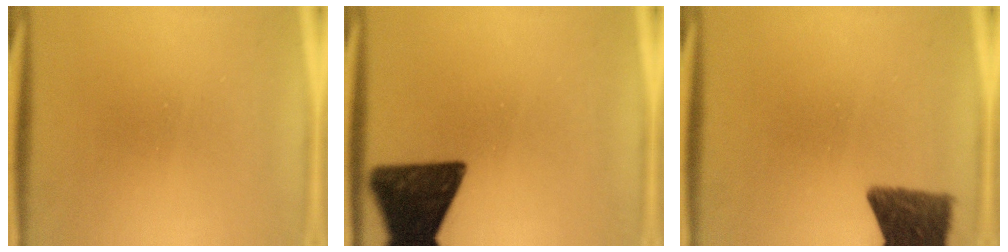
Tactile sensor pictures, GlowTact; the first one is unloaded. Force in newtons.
{"total": 13.8}
{"total": 10.2}